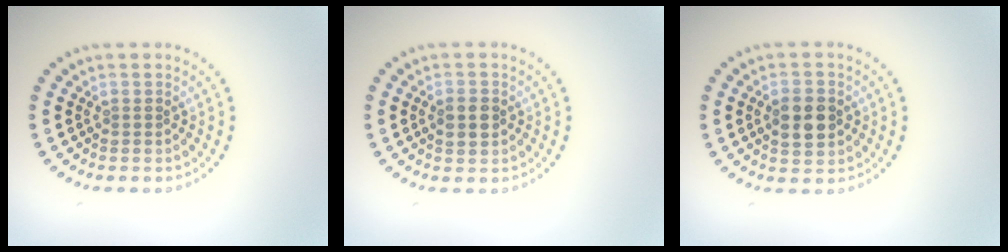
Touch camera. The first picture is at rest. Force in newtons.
{"total": 2.4, "press": 2.4, "slide": 0.0}
{"total": 3.6, "press": 3.6, "slide": 0.1}